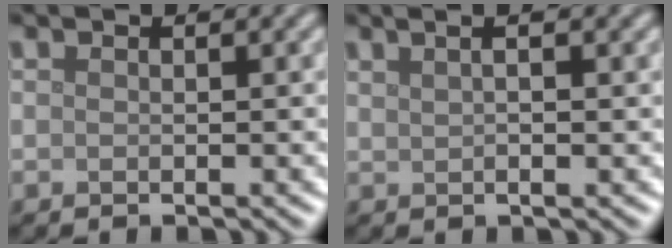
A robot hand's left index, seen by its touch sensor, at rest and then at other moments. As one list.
[{"total": 3.9, "force": [1.8, 1.7, 3.1], "torque": [-0.030, 0.022, 0.005]}]